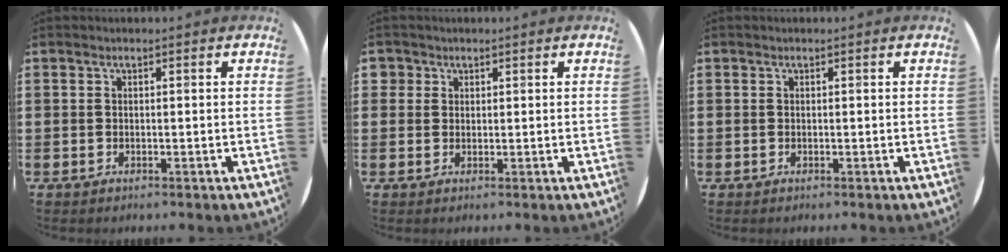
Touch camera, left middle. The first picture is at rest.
{"total": 1.6, "force": [1.1, 1.1, 0.1], "torque": [0.005, 0.002, 0.020]}
{"total": 0.0}